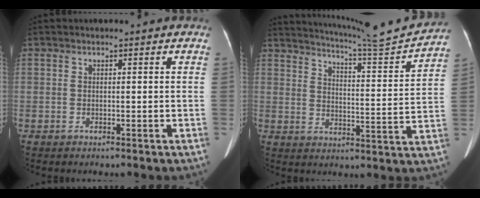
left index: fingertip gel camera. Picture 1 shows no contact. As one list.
[{"total": 15.4, "force": [14.8, -1.5, 4.1], "torque": [-0.076, -0.043, 0.202]}]